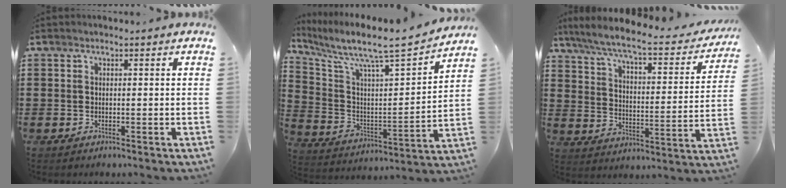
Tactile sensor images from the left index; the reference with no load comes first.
{"total": 7.3, "force": [6.4, 0.4, 3.5], "torque": [-0.101, -0.060, 0.099]}
{"total": 6.9, "force": [5.8, 0.3, 3.8], "torque": [-0.098, -0.040, 0.093]}